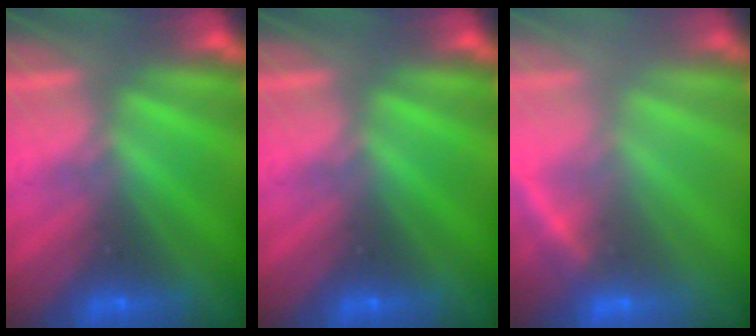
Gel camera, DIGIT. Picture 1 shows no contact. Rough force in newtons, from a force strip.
{"total": 0.0}
{"total": 2.4}